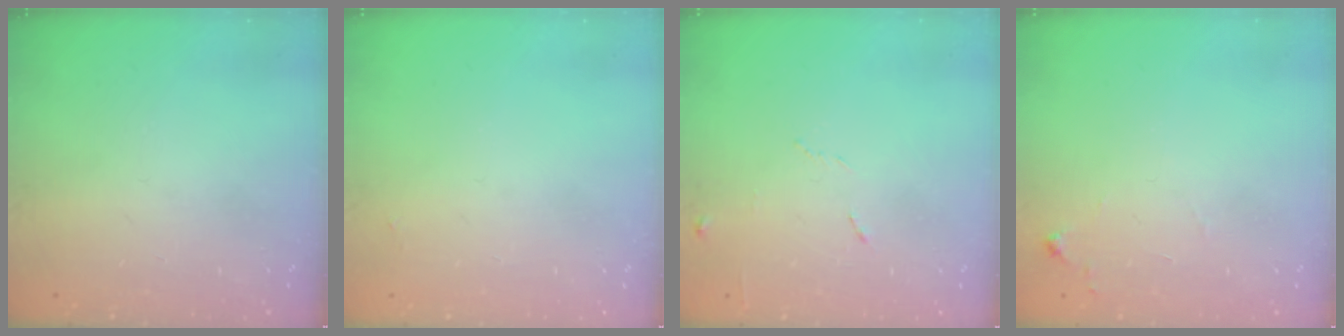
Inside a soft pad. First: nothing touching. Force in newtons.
{"total": 1.9, "press": 1.9, "slide": 0.3}
{"total": 6.4, "press": 6.3, "slide": 0.7}
{"total": 6.7, "press": 6.7, "slide": 0.9}